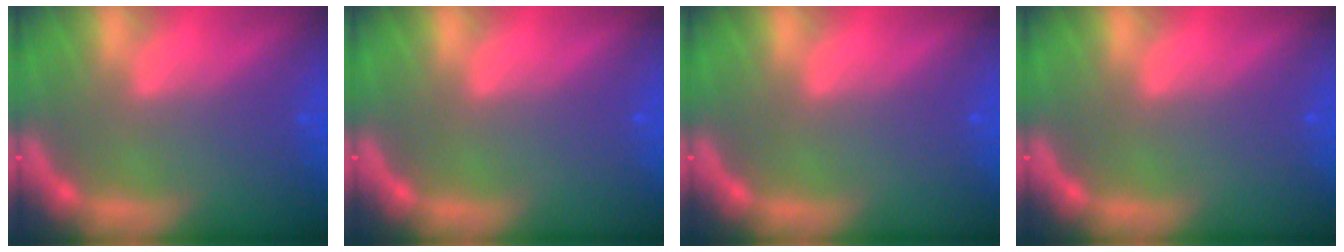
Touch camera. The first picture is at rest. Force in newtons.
{"total": 0.0}
{"total": 0.0}
{"total": 0.0}